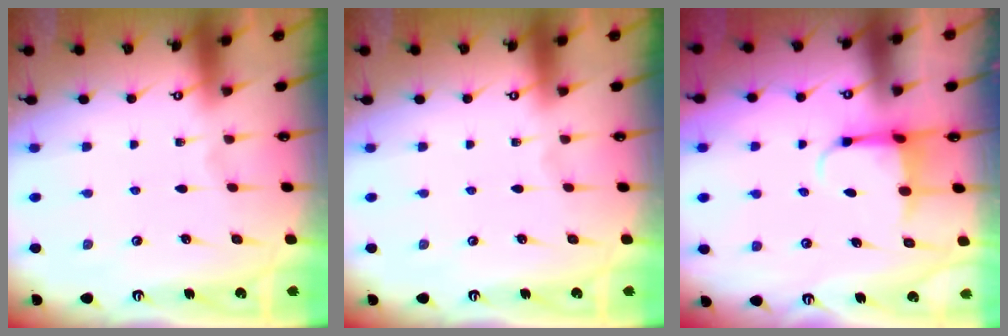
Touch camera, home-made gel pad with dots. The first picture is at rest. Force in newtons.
{"total": 0.0}
{"total": 4.4, "press": 4.3, "slide": 1.2}